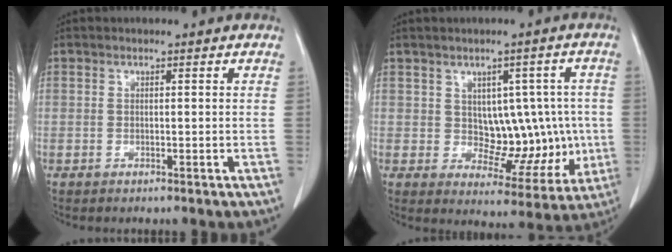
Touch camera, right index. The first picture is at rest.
{"total": 9.3, "force": [0.5, 6.0, 7.1], "torque": [-0.067, 0.024, 0.028]}